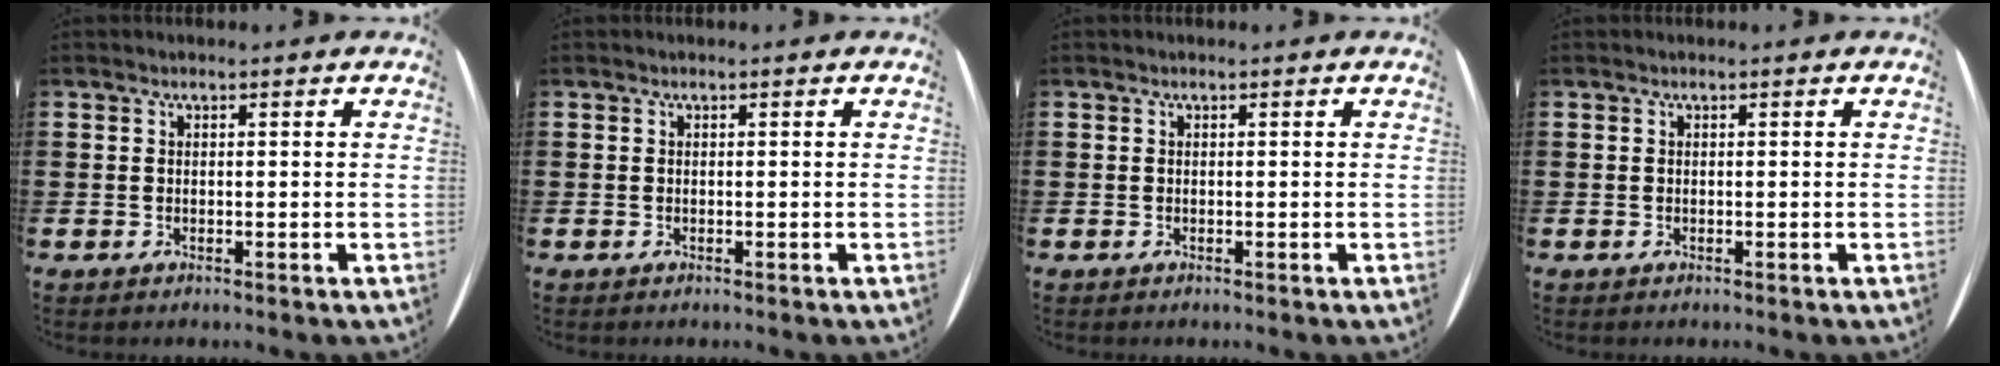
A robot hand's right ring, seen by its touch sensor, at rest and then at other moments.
{"total": 0.0}
{"total": 0.0}
{"total": 0.0}